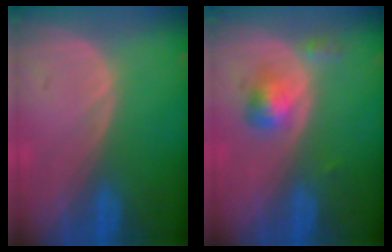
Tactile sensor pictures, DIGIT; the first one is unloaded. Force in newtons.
{"total": 3.3, "press": 3.3, "slide": 0.2}